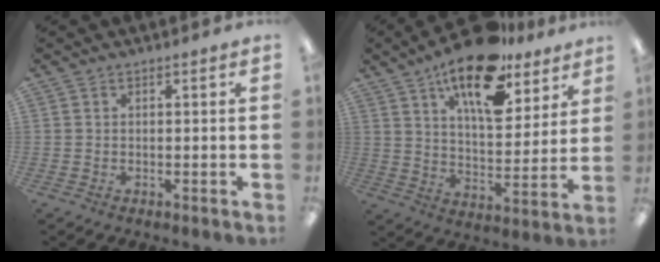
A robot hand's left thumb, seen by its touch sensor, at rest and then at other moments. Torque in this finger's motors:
{"motor_torque": [0.63, 0.79, 1.64, -1.13, 0.16]}